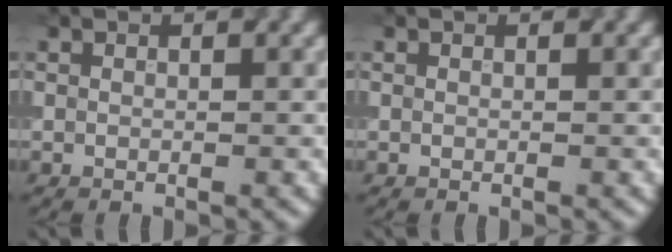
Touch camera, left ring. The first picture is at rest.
{"total": 0.0}